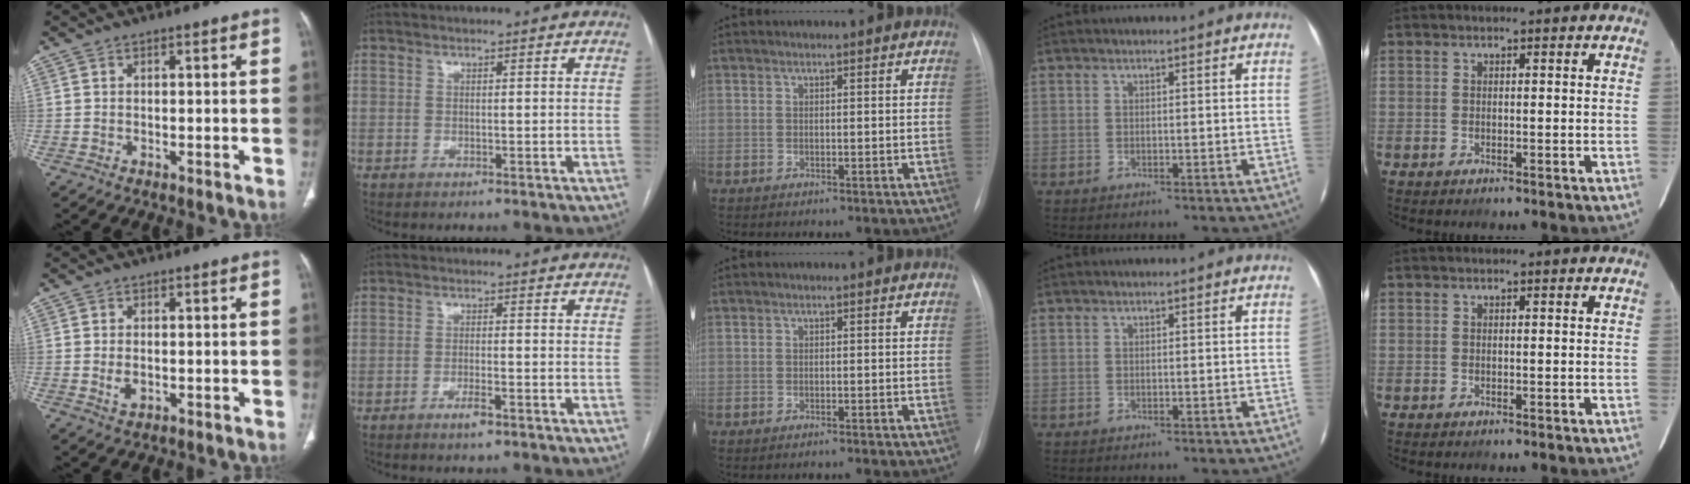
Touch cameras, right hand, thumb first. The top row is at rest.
{"thumb": {"total": 2.5, "force": [-0.3, 1.5, 2.0], "torque": [-0.041, -0.005, -0.001]}, "index": {"total": 2.5, "force": [-1.6, 0.3, 1.9], "torque": [-0.034, -0.001, -0.028]}, "middle": {"total": 0.7, "force": [-0.6, -0.1, 0.2], "torque": [-0.008, -0.002, -0.009]}}